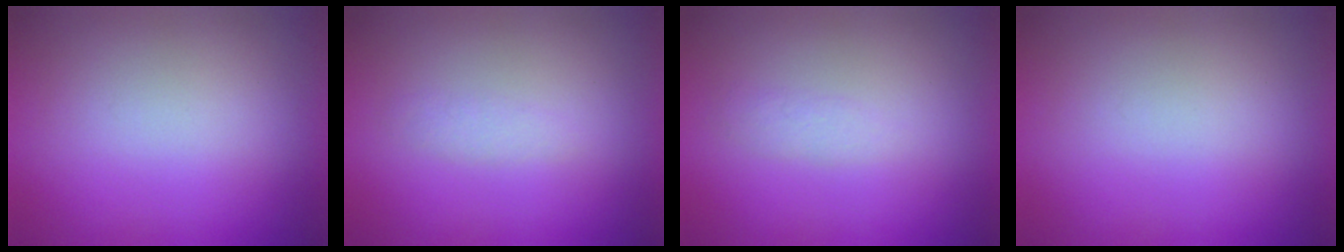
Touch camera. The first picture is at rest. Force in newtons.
{"total": 1.4}
{"total": 1.4}
{"total": 0.0}